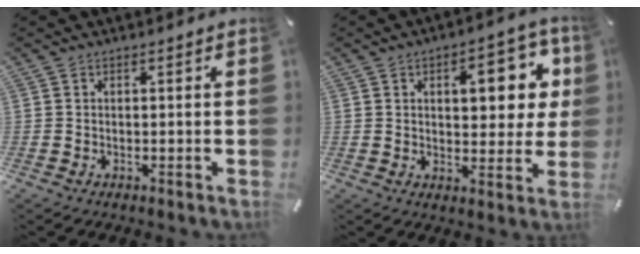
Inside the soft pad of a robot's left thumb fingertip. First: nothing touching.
{"total": 12.9, "force": [3.9, 6.9, 10.2], "torque": [-0.121, -0.006, 0.057]}